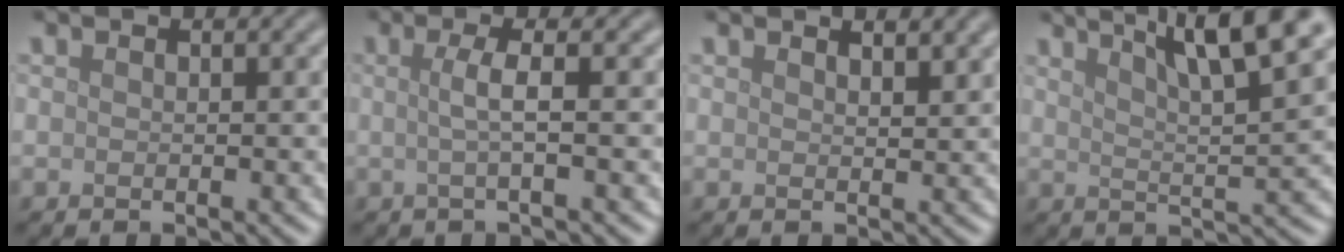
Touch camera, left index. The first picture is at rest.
{"total": 2.4, "force": [0.1, 0.6, 2.4], "torque": [-0.042, 0.002, -0.005]}
{"total": 1.7, "force": [1.4, 0.4, 0.8], "torque": [-0.008, 0.001, 0.022]}
{"total": 10.1, "force": [5.9, 2.2, 7.9], "torque": [-0.088, 0.027, 0.074]}